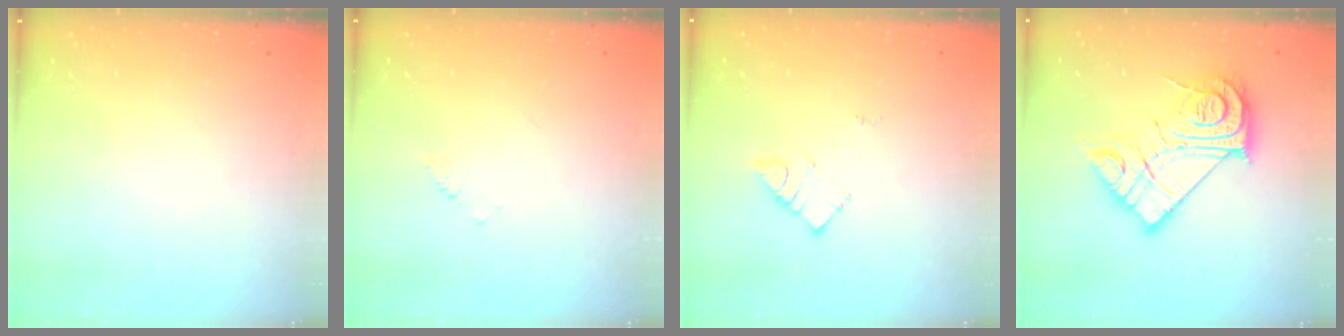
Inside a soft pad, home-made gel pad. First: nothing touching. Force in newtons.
{"total": 1.7, "press": 1.7, "slide": 0.3}
{"total": 5.3, "press": 5.3, "slide": 0.2}
{"total": 20.8, "press": 20.7, "slide": 1.7}